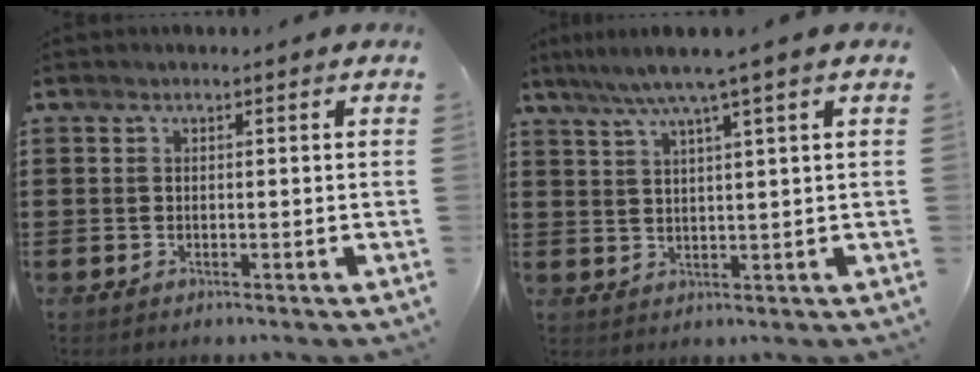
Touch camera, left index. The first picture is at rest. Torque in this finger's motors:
{"motor_torque": [1.17, -0.97, 0.57, 0.16]}